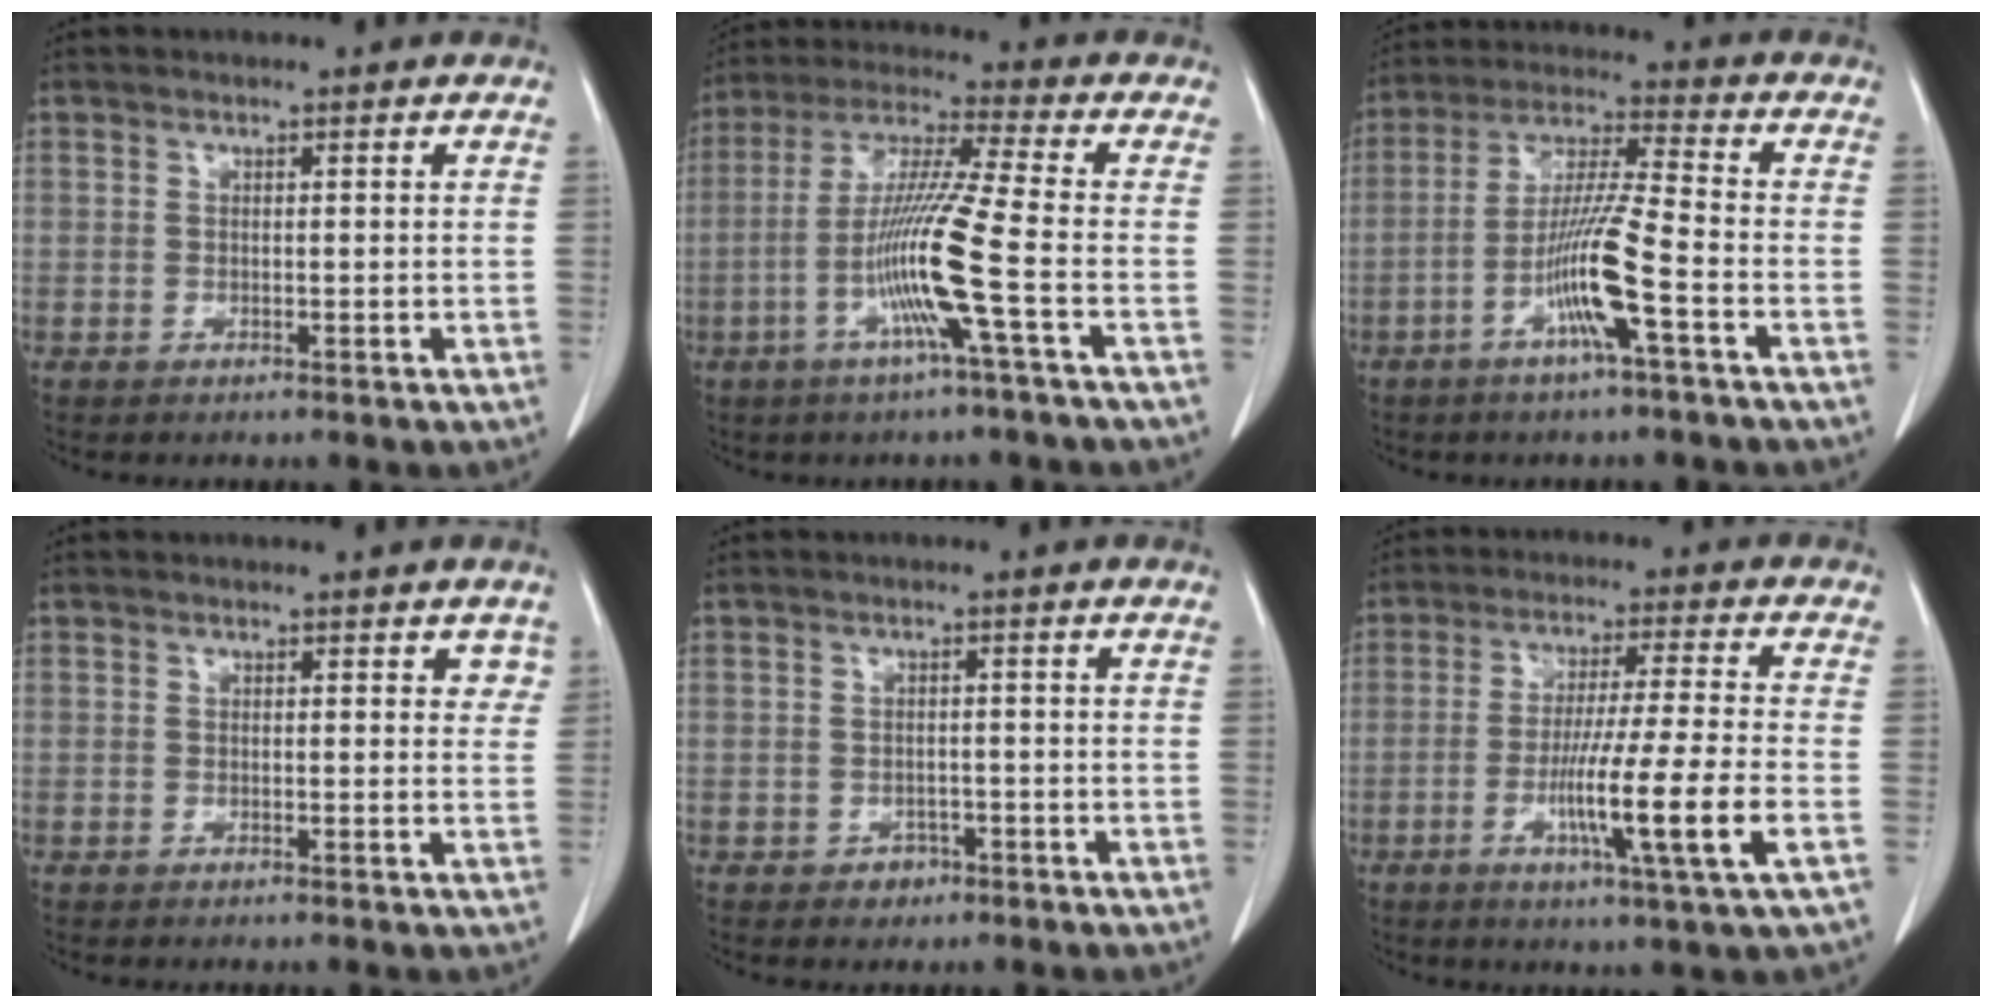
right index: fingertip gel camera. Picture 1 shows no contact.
{"total": 12.1, "force": [-3.8, -1.7, 11.3], "torque": [-0.226, -0.007, -0.081]}
{"total": 10.4, "force": [-4.1, -0.4, 9.5], "torque": [-0.188, -0.001, -0.082]}
{"total": 2.0, "force": [1.1, 1.2, 1.2], "torque": [-0.002, 0.002, 0.008]}
{"total": 2.3, "force": [-1.2, 1.9, 0.5], "torque": [0.001, 0.008, -0.015]}
{"total": 12.4, "force": [-3.7, -1.3, 11.8], "torque": [-0.212, -0.020, -0.069]}